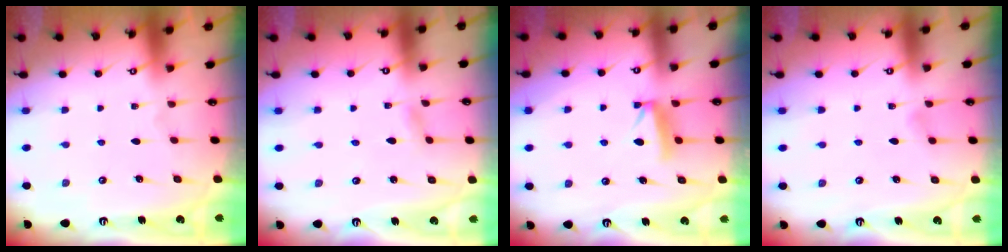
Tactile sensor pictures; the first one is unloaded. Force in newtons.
{"total": 2.4, "press": 2.3, "slide": 0.3}
{"total": 6.9, "press": 6.8, "slide": 1.0}
{"total": 3.5, "press": 3.5, "slide": 0.4}